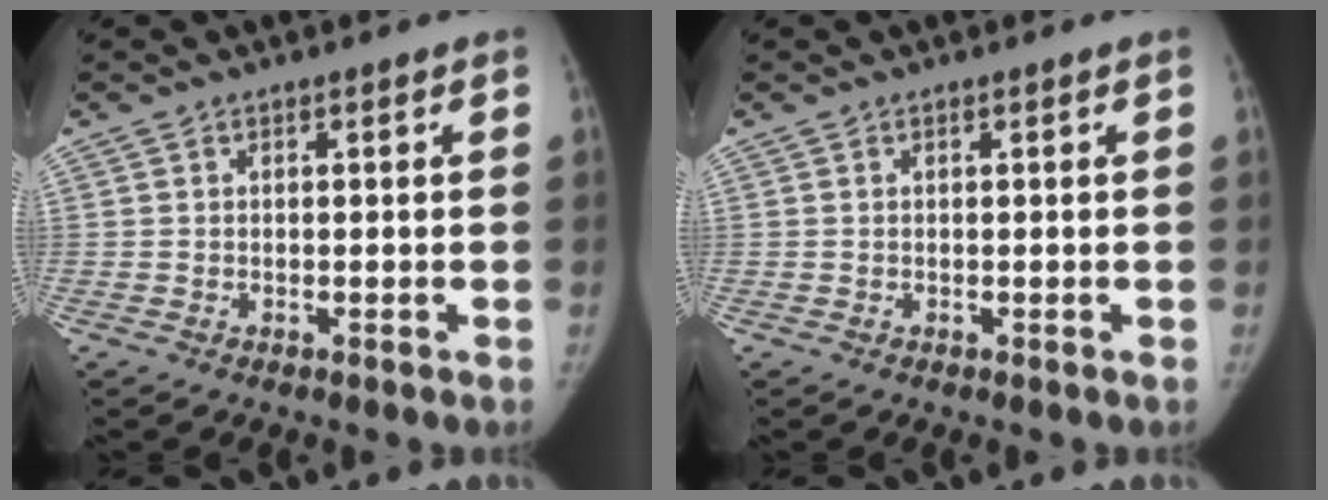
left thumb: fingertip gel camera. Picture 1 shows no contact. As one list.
[{"total": 0.0}]